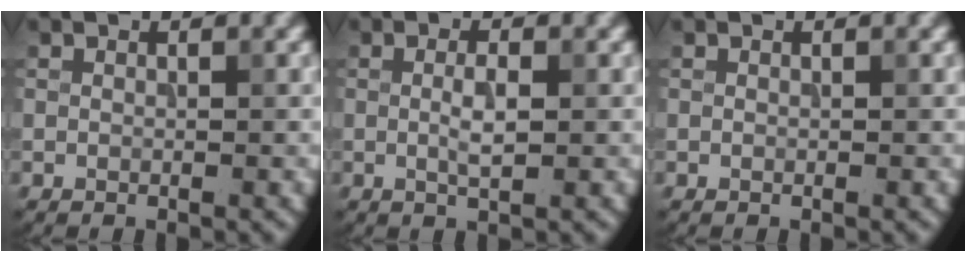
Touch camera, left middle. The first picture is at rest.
{"total": 2.1, "force": [0.1, 0.5, 2.0], "torque": [-0.040, 0.001, 0.000]}
{"total": 0.0}